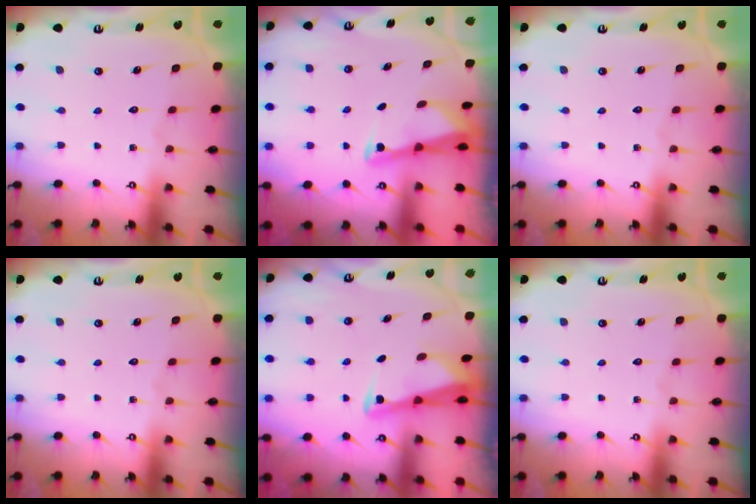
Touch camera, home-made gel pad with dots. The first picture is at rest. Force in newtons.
{"total": 3.1, "press": 3.1, "slide": 0.2}
{"total": 0.0}
{"total": 0.0}
{"total": 2.9, "press": 2.9, "slide": 0.2}
{"total": 0.0}